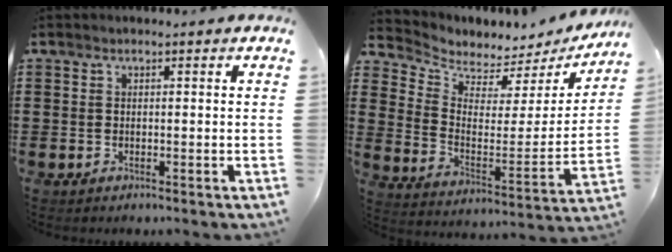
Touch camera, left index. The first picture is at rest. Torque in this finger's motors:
{"motor_torque": [-0.06, 0.06, -0.09, -0.01]}